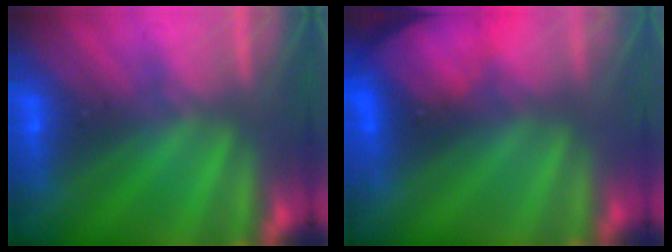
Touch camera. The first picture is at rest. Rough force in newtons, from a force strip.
{"total": 8.0}